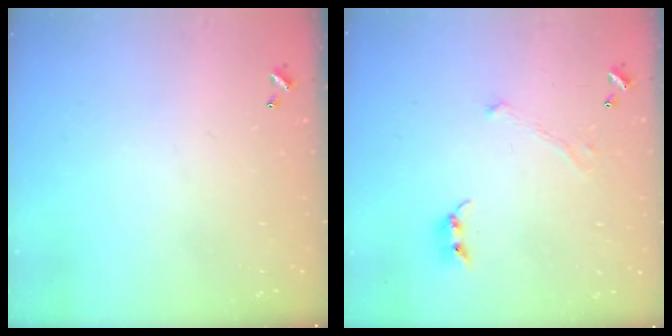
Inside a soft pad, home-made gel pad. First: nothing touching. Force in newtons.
{"total": 0.9, "press": 0.4, "slide": 0.8}